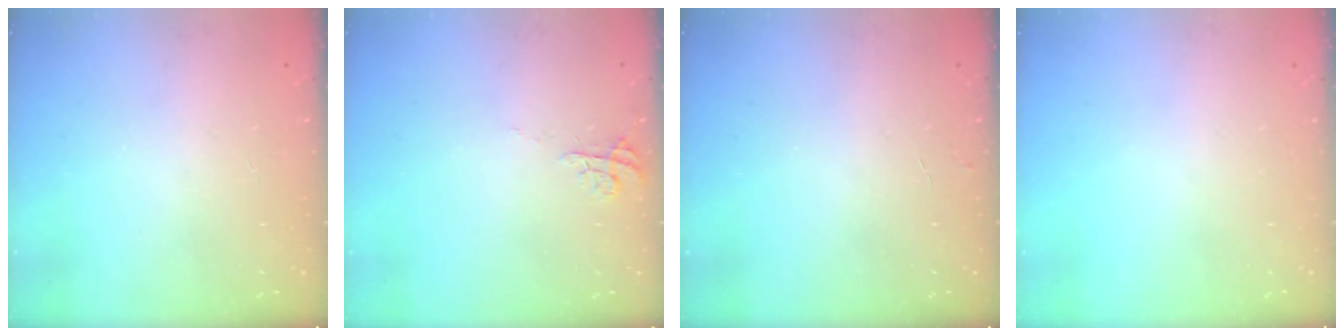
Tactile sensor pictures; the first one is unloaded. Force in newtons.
{"total": 5.3, "press": 5.3, "slide": 0.5}
{"total": 2.5, "press": 2.5, "slide": 0.2}
{"total": 0.0}